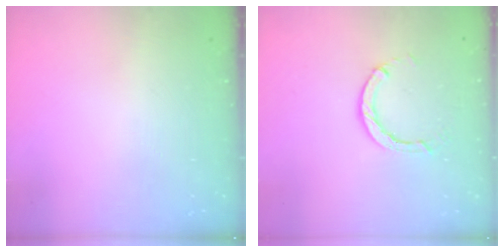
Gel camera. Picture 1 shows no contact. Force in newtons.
{"total": 3.8, "press": 3.8, "slide": 0.5}